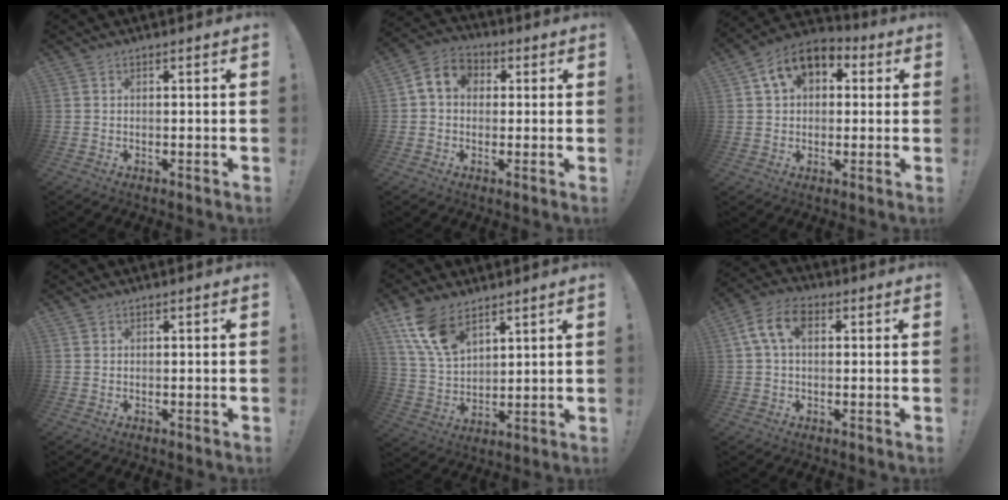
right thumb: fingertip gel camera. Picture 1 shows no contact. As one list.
[{"total": 8.0, "force": [1.6, 6.4, 4.6], "torque": [-0.071, 0.011, 0.035]}, {"total": 11.2, "force": [4.9, 7.9, 6.3], "torque": [-0.099, -0.009, 0.094]}, {"total": 0.7, "force": [0.5, 0.4, 0.2], "torque": [-0.006, 0.002, 0.011]}, {"total": 13.0, "force": [8.5, 6.9, 7.1], "torque": [-0.146, -0.038, 0.165]}, {"total": 9.2, "force": [2.4, 5.7, 6.8], "torque": [-0.133, 0.010, 0.044]}]